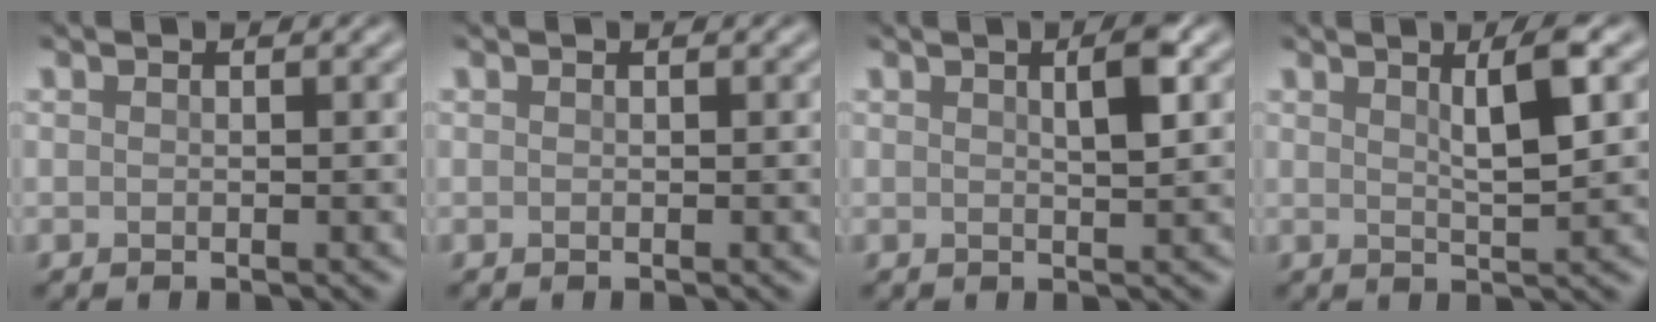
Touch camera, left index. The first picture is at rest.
{"total": 0.0}
{"total": 2.3, "force": [0.8, 0.5, 2.1], "torque": [-0.029, 0.007, 0.012]}
{"total": 3.6, "force": [1.4, 0.6, 3.2], "torque": [-0.050, 0.003, 0.024]}